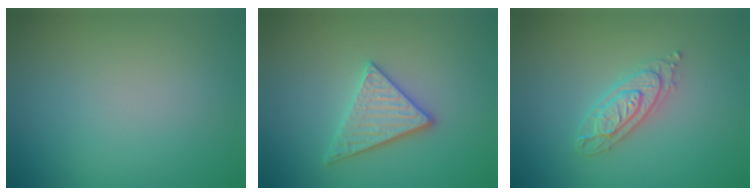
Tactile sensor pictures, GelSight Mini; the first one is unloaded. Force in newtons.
{"total": 3.0, "press": 2.9, "slide": 0.8}
{"total": 2.6, "press": 2.5, "slide": 0.5}